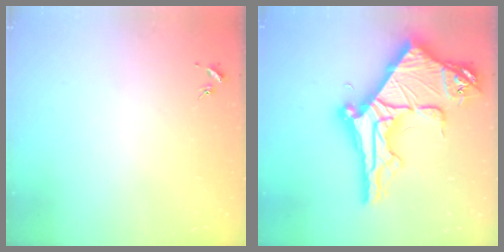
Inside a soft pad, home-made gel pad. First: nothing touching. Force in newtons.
{"total": 13.5, "press": 13.4, "slide": 1.4}